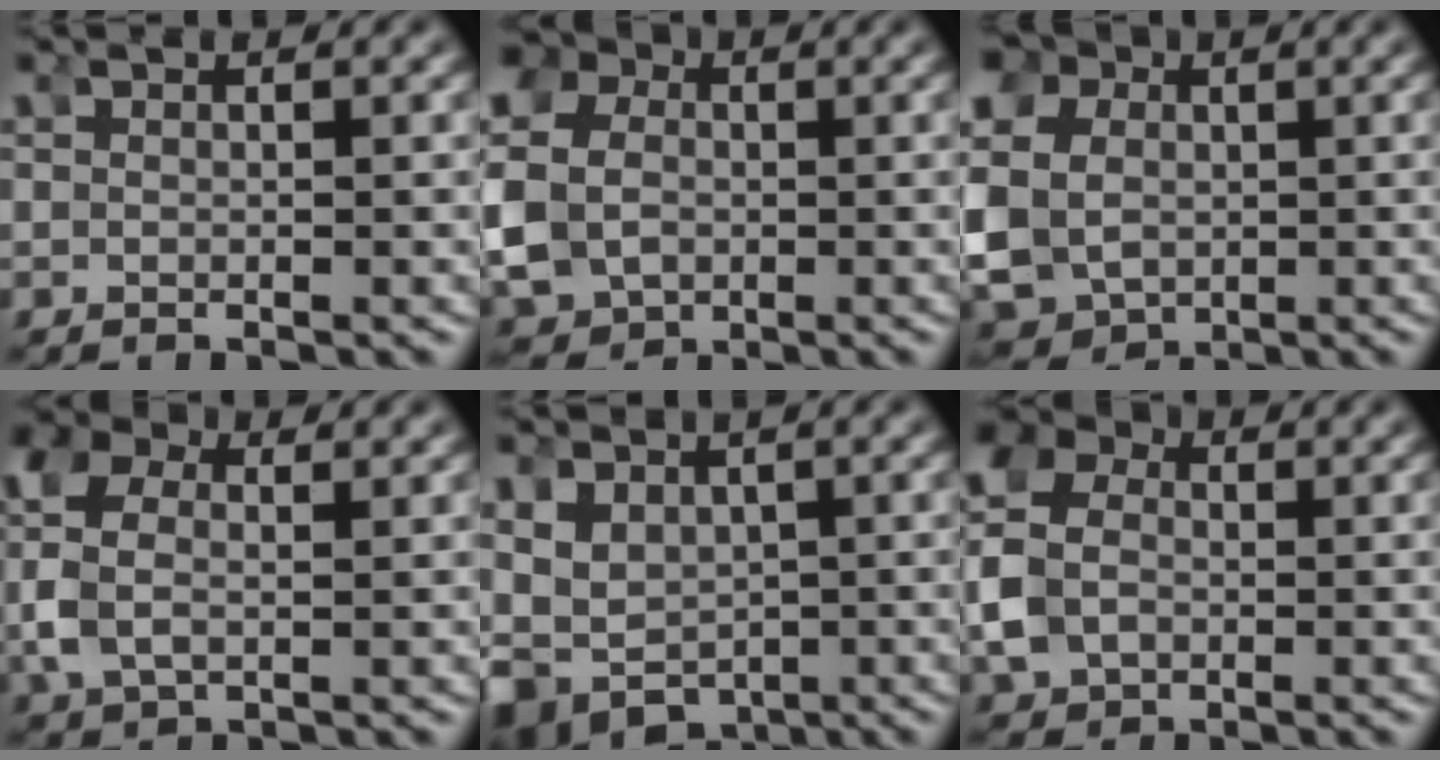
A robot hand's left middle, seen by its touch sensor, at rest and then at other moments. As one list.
[{"total": 10.6, "force": [0.6, 9.4, 5.0], "torque": [-0.121, -0.017, 0.002]}, {"total": 13.8, "force": [-0.8, 12.4, 6.1], "torque": [-0.174, -0.047, -0.008]}, {"total": 5.5, "force": [1.0, 4.3, 3.3], "torque": [-0.111, -0.012, 0.022]}, {"total": 10.0, "force": [-3.0, 8.5, 4.2], "torque": [-0.141, -0.056, -0.036]}, {"total": 7.5, "force": [0.9, 6.5, 3.7], "torque": [-0.092, 0.003, 0.004]}]